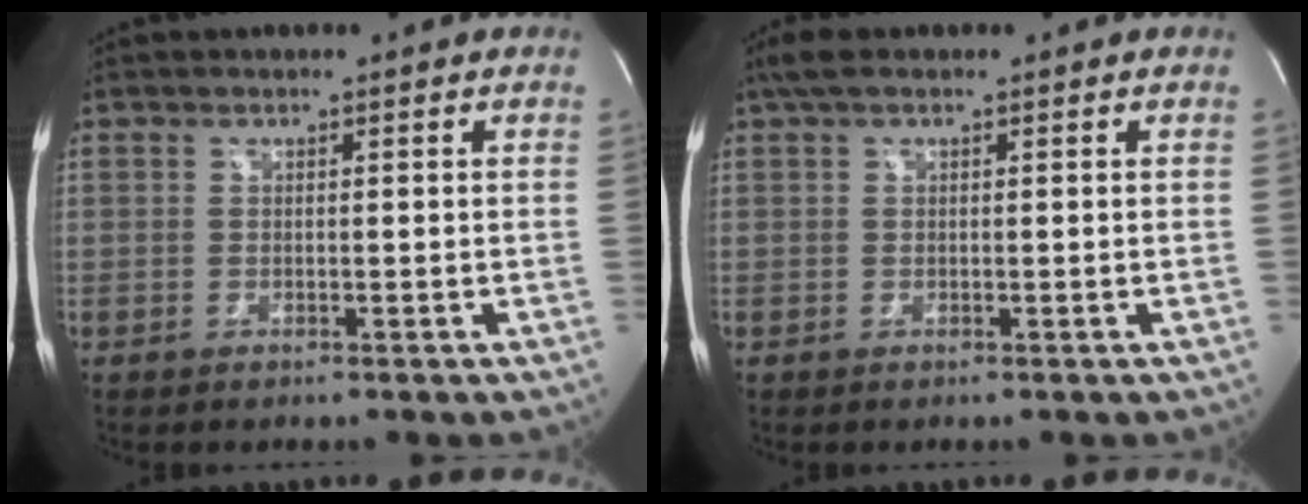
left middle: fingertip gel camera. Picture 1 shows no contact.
{"total": 2.8, "force": [1.9, 0.9, 1.9], "torque": [-0.047, 0.029, 0.038]}